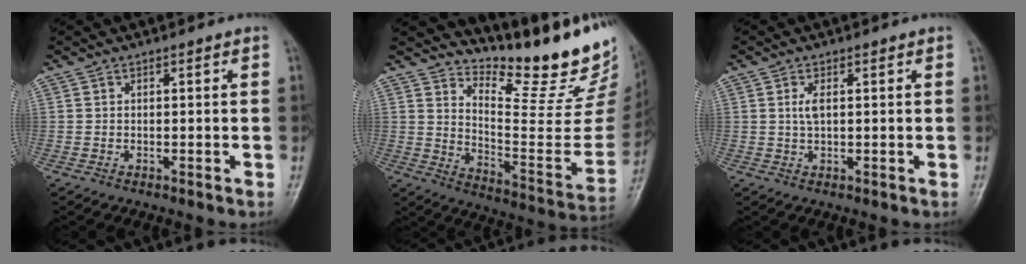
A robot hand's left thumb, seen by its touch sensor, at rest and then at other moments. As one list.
[{"total": 21.9, "force": [18.1, 6.0, 10.9], "torque": [-0.115, -0.159, 0.253]}, {"total": 2.3, "force": [0.6, 0.9, 2.0], "torque": [-0.042, 0.001, 0.014]}]